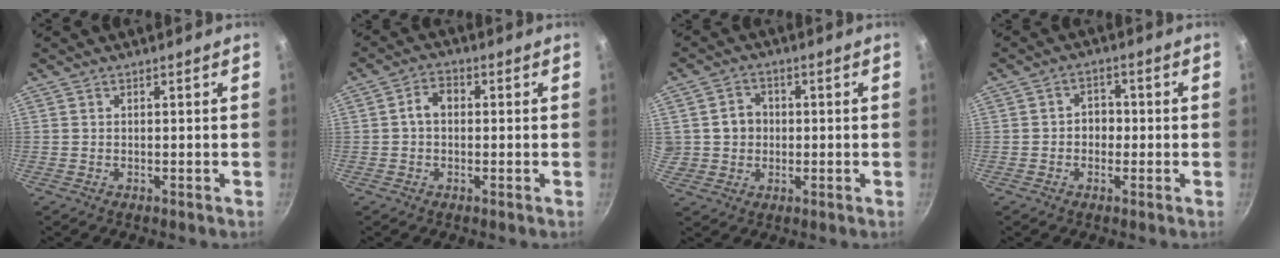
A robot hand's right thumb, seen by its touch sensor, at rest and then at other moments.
{"total": 4.0, "force": [0.1, 2.9, 2.7], "torque": [-0.037, 0.014, -0.004]}
{"total": 6.0, "force": [0.4, 5.5, 2.5], "torque": [-0.011, 0.010, 0.006]}
{"total": 3.8, "force": [-0.6, 3.1, 2.0], "torque": [-0.004, 0.012, -0.012]}